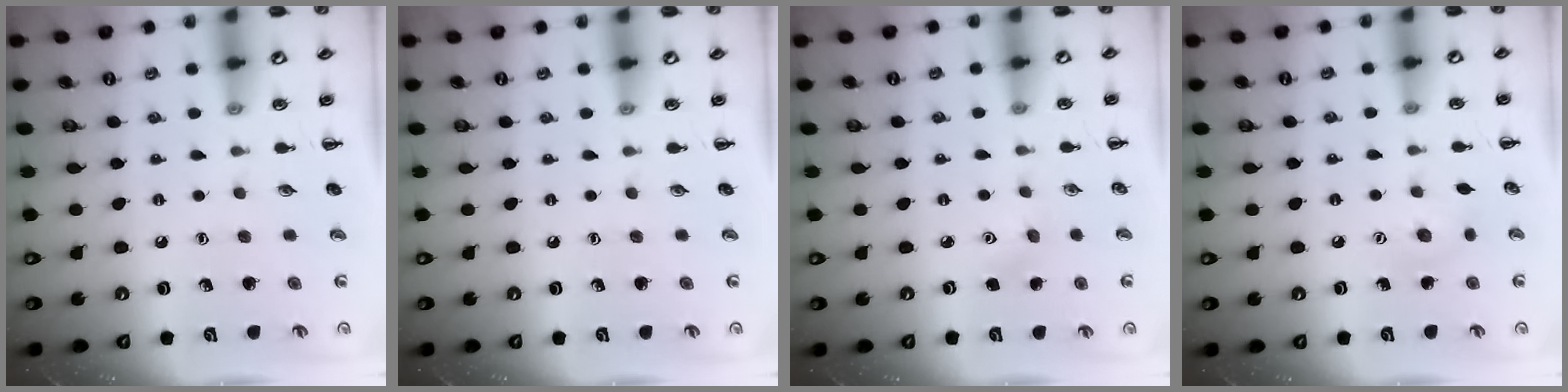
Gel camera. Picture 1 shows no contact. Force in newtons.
{"total": 0.0}
{"total": 3.2, "press": 3.1, "slide": 0.8}
{"total": 5.7, "press": 5.5, "slide": 1.4}